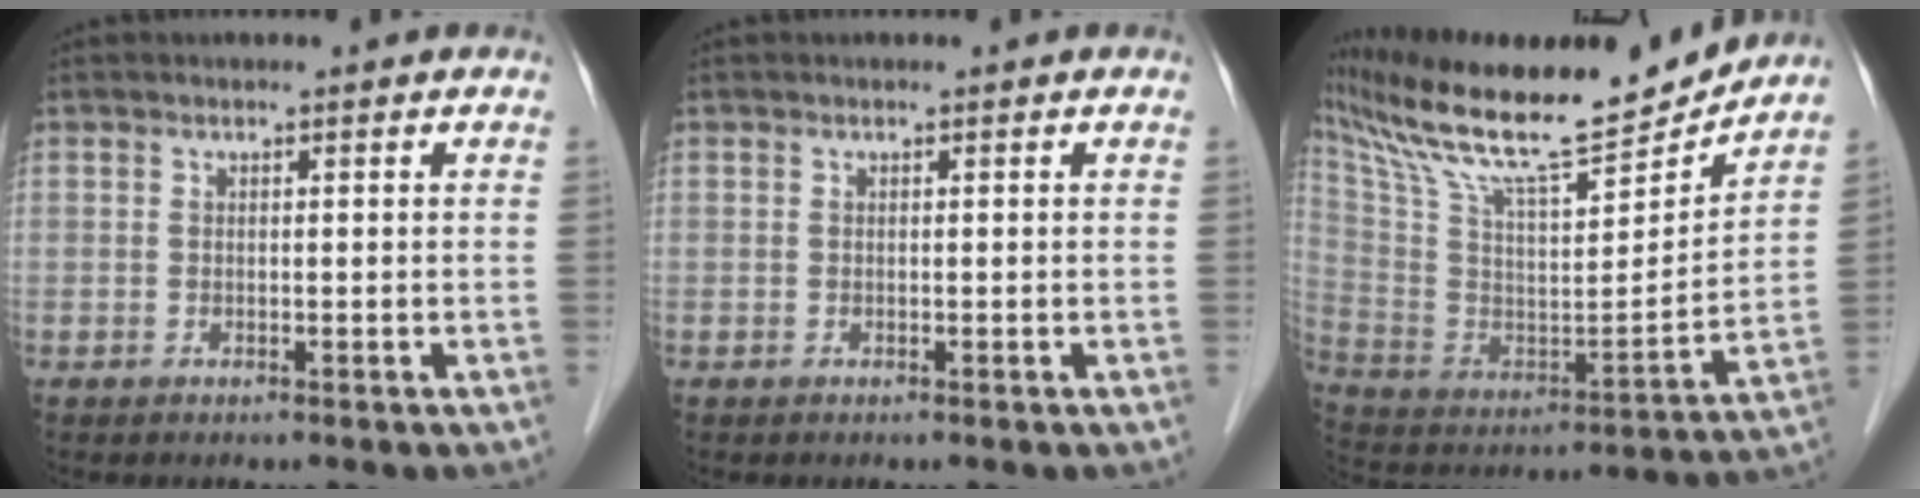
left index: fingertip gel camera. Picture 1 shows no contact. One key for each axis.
{"total": 0.0}
{"total": 23.2, "fx": 20.2, "fy": 2.4, "fz": 11.1, "tx": -0.213, "ty": -0.010, "tz": 0.338}